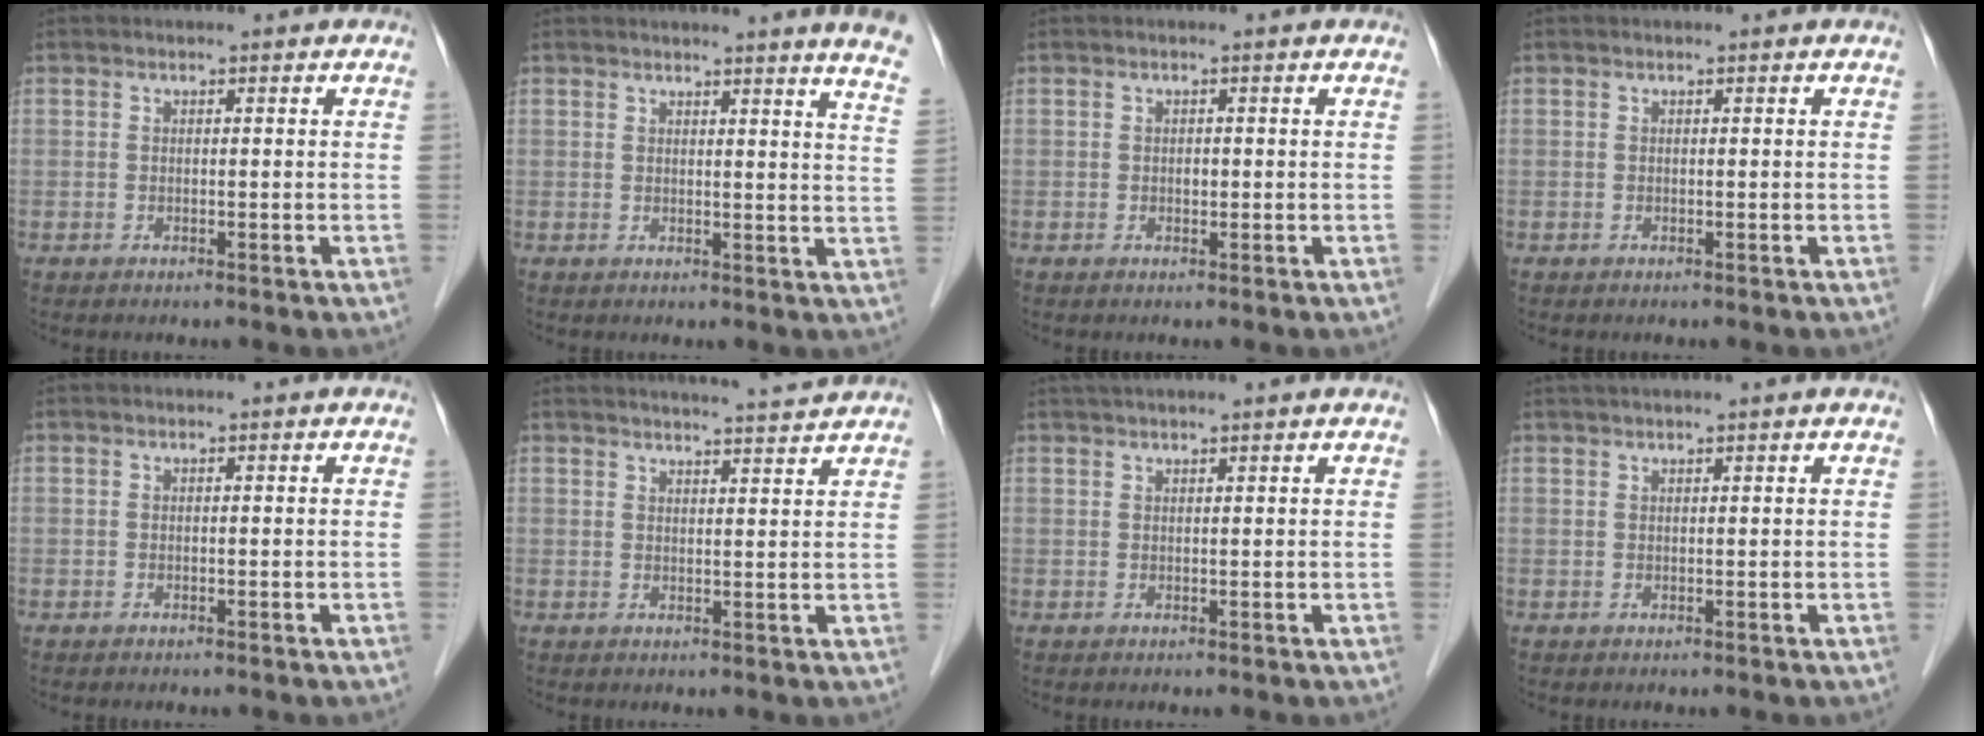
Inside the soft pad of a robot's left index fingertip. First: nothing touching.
{"total": 9.3, "force": [8.3, -1.2, 4.0], "torque": [-0.040, -0.055, 0.067]}
{"total": 0.7, "force": [-0.1, 0.5, 0.5], "torque": [-0.009, 0.001, -0.002]}
{"total": 0.0}
{"total": 0.0}
{"total": 7.3, "force": [7.0, -1.1, 1.9], "torque": [-0.033, 0.003, 0.088]}
{"total": 6.0, "force": [5.2, -0.4, 3.0], "torque": [-0.042, 0.041, 0.076]}
{"total": 4.7, "force": [4.0, -0.5, 2.3], "torque": [-0.026, 0.038, 0.061]}